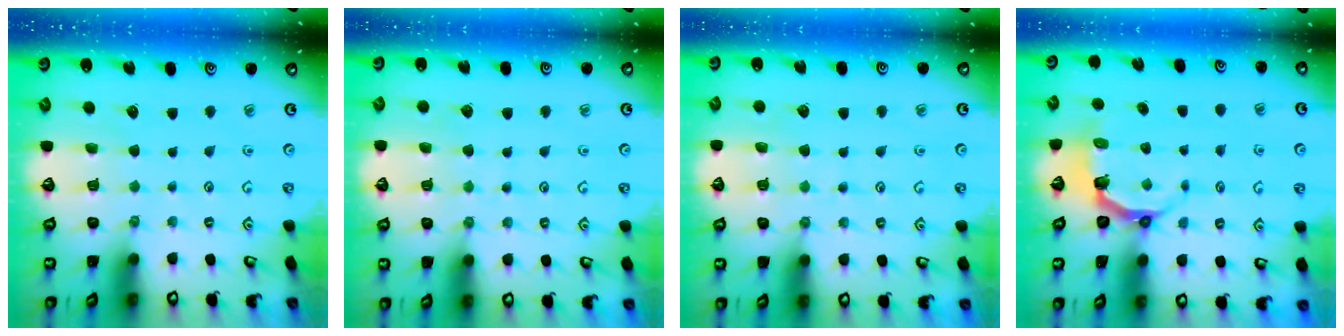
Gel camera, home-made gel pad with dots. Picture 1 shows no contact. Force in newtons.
{"total": 3.8, "press": 3.8, "slide": 0.5}
{"total": 4.3, "press": 4.3, "slide": 0.5}
{"total": 4.8, "press": 3.3, "slide": 3.4}